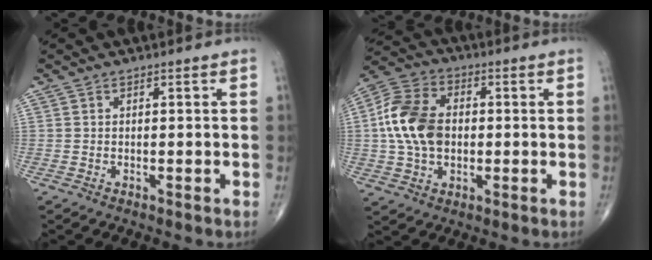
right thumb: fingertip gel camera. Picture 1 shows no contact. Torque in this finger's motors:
{"motor_torque": [-0.90, 1.18, 1.08, 0.01, 0.14]}